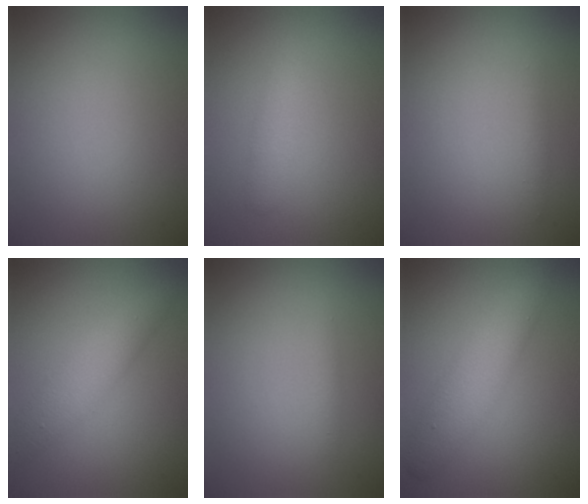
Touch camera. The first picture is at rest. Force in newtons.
{"total": 1.8, "press": 1.8, "slide": 0.0}
{"total": 0.7, "press": 0.7, "slide": 0.0}
{"total": 3.5, "press": 3.5, "slide": 0.1}
{"total": 0.7, "press": 0.7, "slide": 0.0}
{"total": 4.1, "press": 4.1, "slide": 0.0}